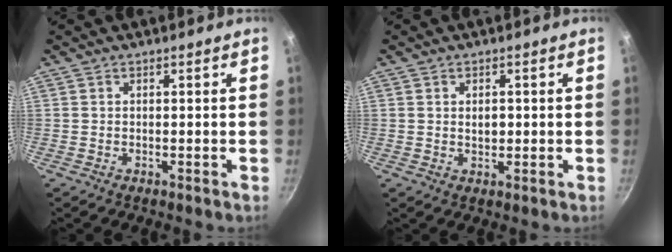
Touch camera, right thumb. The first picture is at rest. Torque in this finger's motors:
{"motor_torque": [-0.30, 0.03, 0.19, -0.02, 0.07]}